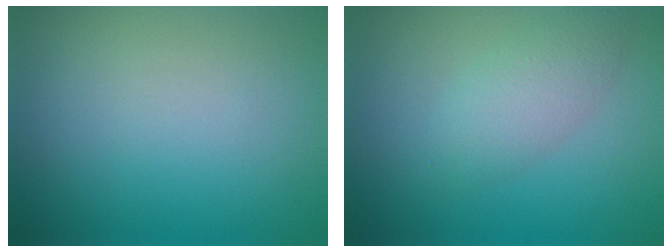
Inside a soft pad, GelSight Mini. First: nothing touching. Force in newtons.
{"total": 2.9, "press": 2.8, "slide": 0.3}